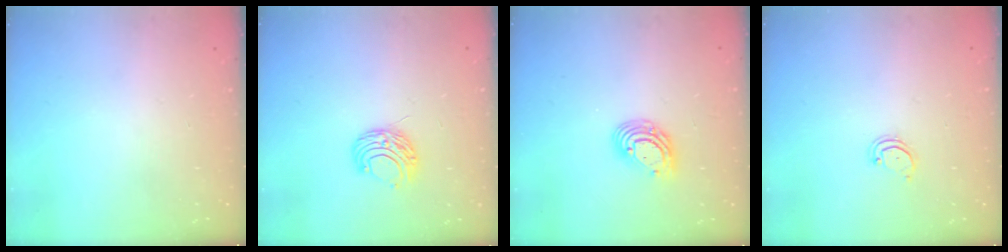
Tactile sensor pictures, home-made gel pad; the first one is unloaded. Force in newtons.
{"total": 7.5, "press": 7.4, "slide": 0.6}
{"total": 9.2, "press": 9.0, "slide": 1.5}
{"total": 2.5, "press": 2.5, "slide": 0.2}